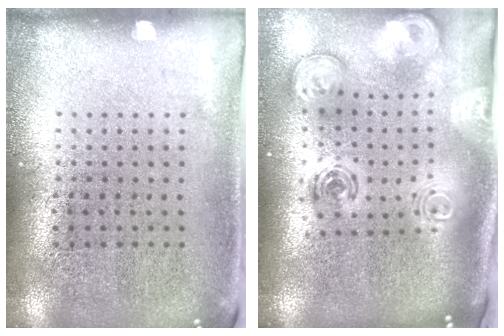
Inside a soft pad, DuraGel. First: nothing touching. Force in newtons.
{"total": 2.8, "press": 2.0, "slide": 2.0}